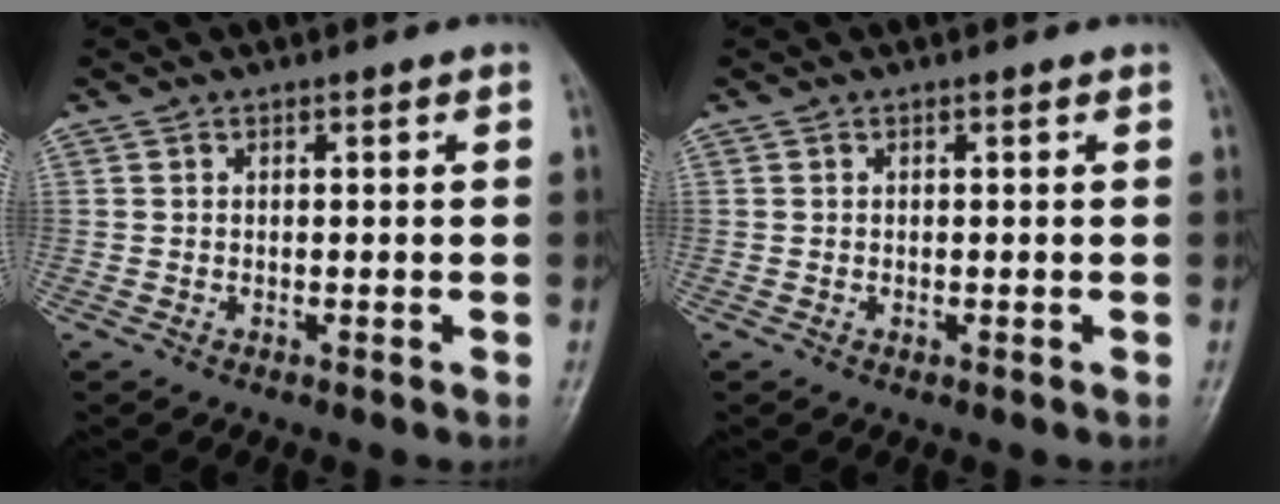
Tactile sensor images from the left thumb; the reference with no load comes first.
{"total": 0.5, "force": [0.1, 0.3, 0.4], "torque": [-0.006, 0.001, 0.002]}